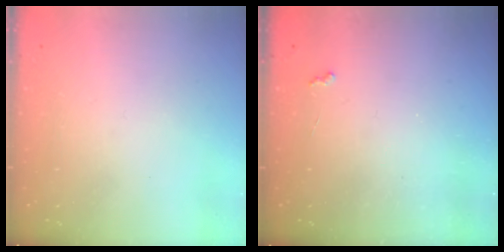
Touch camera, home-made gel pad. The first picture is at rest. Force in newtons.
{"total": 2.6, "press": 2.6, "slide": 0.5}